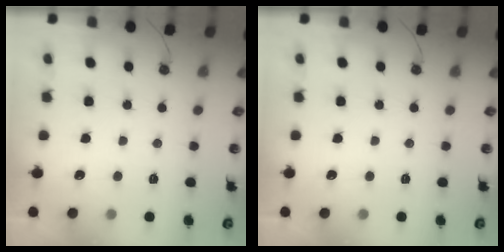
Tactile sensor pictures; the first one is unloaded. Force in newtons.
{"total": 0.0}